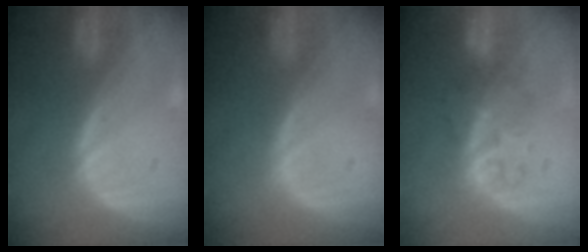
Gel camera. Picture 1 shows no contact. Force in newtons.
{"total": 0.0}
{"total": 4.6, "press": 4.5, "slide": 1.1}